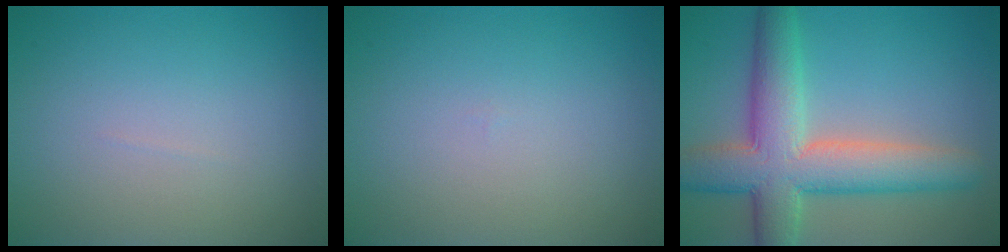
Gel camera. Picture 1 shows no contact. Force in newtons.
{"total": 0.0}
{"total": 8.8, "press": 8.8, "slide": 0.5}